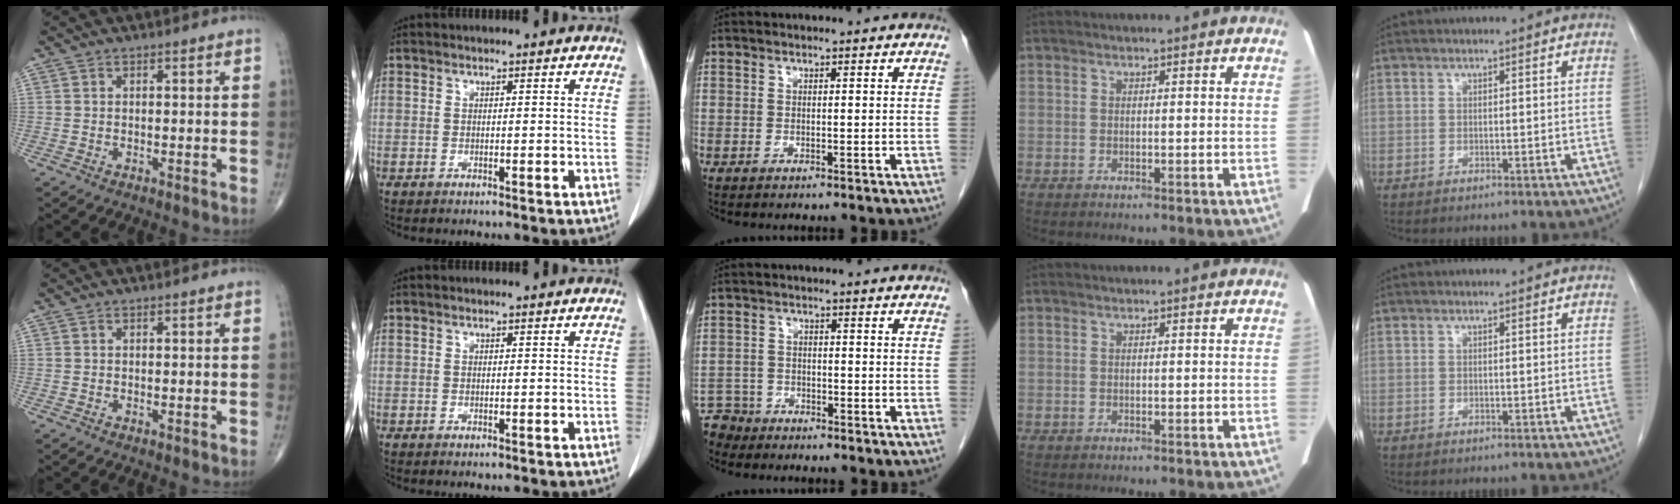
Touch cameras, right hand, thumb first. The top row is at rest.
{"middle": {"total": 4.1, "force": [-3.7, 1.5, -1.0], "torque": [0.019, -0.003, -0.074]}}